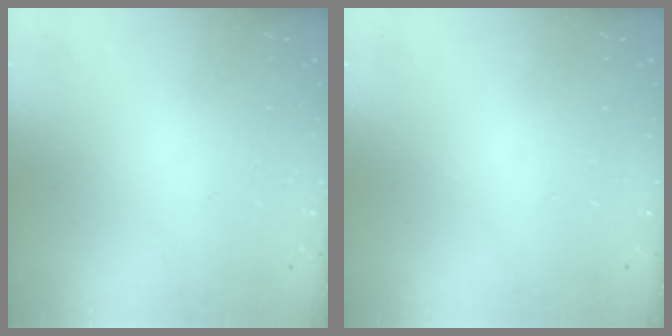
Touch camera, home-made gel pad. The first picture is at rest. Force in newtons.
{"total": 0.0}